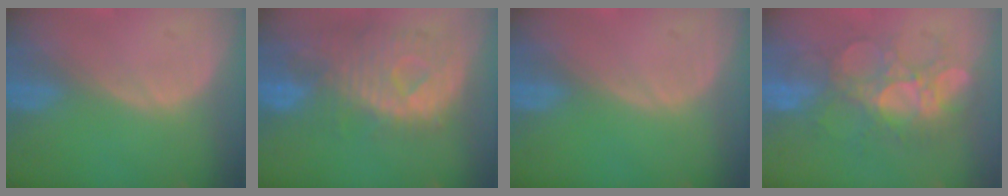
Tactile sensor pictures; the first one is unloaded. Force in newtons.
{"total": 10.6, "press": 9.5, "slide": 4.7}
{"total": 0.0}
{"total": 8.7, "press": 8.5, "slide": 1.6}